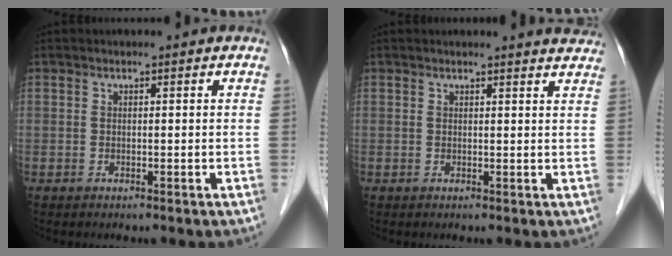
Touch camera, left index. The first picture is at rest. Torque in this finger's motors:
{"motor_torque": [0.35, -0.38, 0.02, 0.00]}